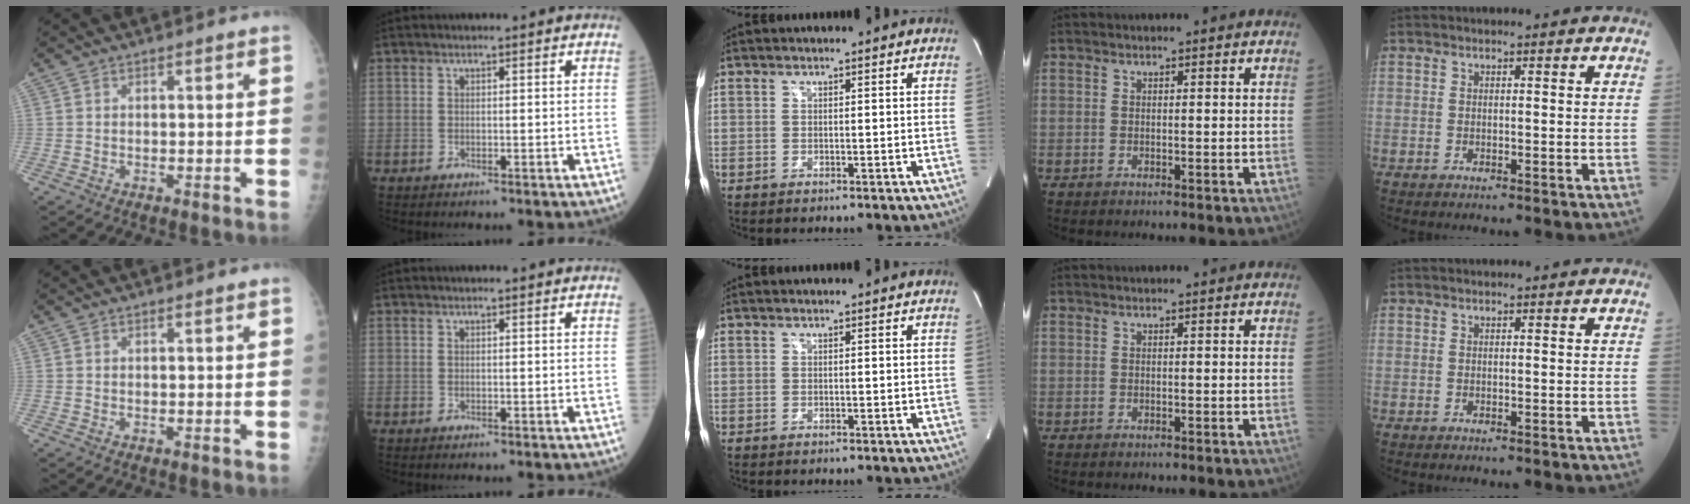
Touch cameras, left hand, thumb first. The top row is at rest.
{}